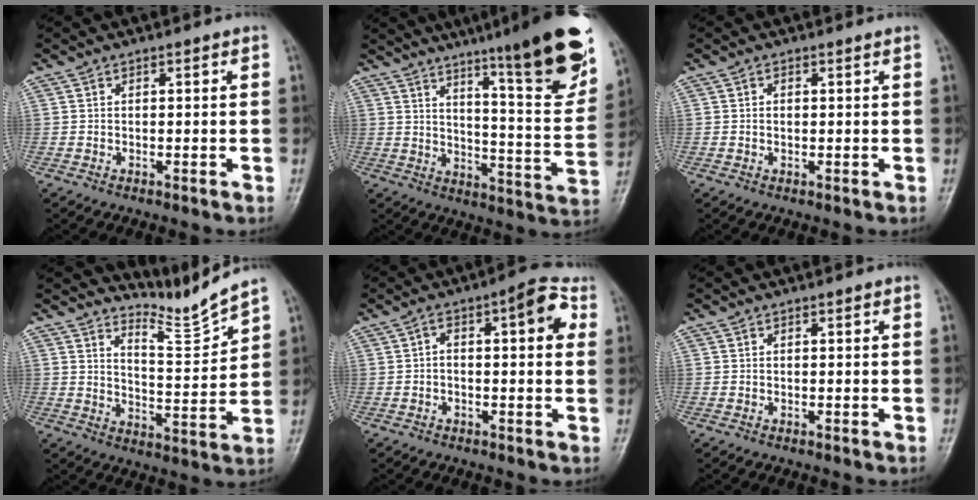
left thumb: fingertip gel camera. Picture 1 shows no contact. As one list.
[{"total": 22.0, "force": [14.2, 2.4, 16.6], "torque": [-0.202, -0.072, 0.205]}, {"total": 1.0, "force": [0.2, 0.5, 0.8], "torque": [-0.014, 0.002, 0.005]}, {"total": 6.9, "force": [6.7, -1.3, 0.4], "torque": [-0.004, -0.081, 0.131]}, {"total": 7.2, "force": [1.5, 2.6, 6.5], "torque": [-0.078, 0.023, 0.014]}, {"total": 0.0}]